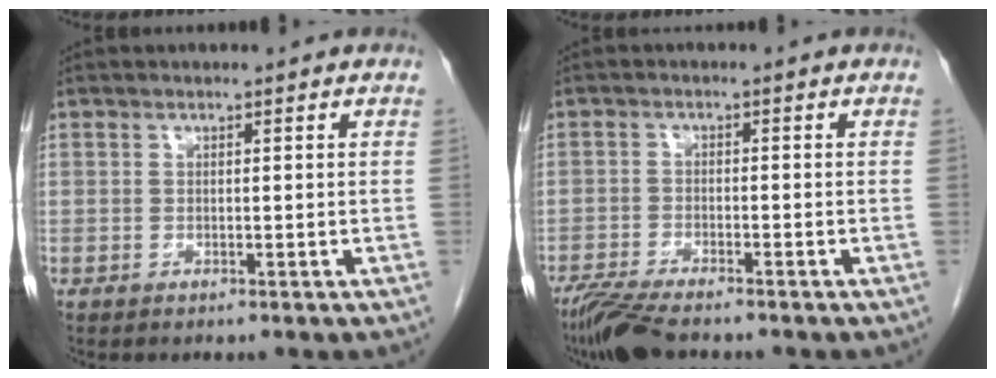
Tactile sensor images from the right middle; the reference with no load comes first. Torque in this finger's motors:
{"motor_torque": [0.36, -0.29, 0.02, 0.04]}